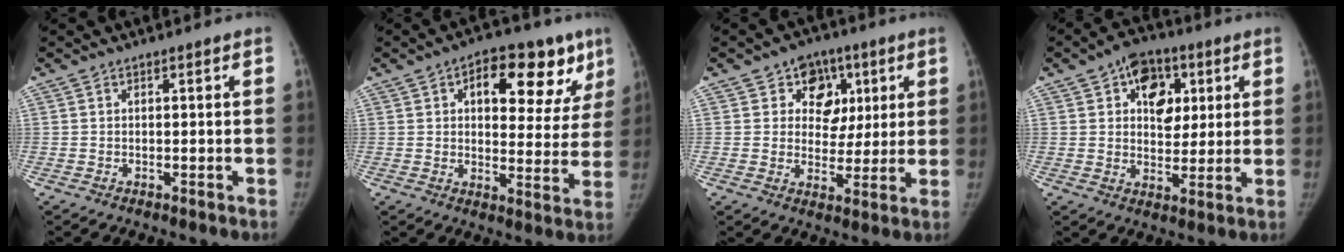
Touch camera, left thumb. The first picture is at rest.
{"total": 17.2, "force": [7.9, 8.9, 12.4], "torque": [-0.107, -0.010, 0.104]}
{"total": 9.7, "force": [3.9, 8.1, 3.7], "torque": [-0.003, -0.007, 0.057]}
{"total": 11.2, "force": [4.1, 7.9, 6.9], "torque": [-0.053, -0.006, 0.060]}